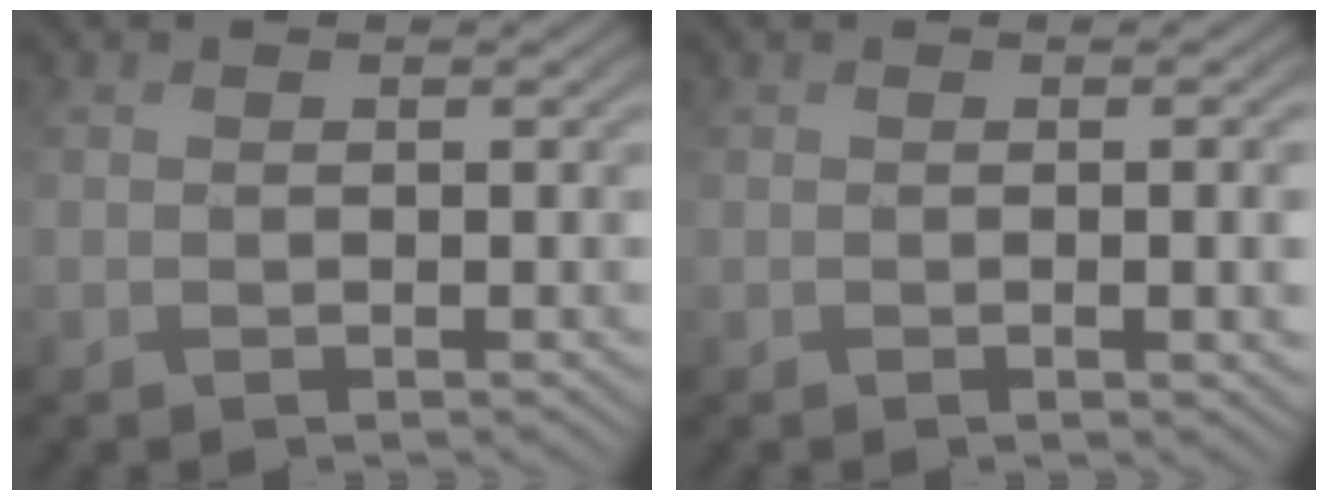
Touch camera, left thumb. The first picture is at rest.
{"total": 6.0, "force": [-0.6, 2.3, 5.4], "torque": [-0.058, -0.004, 0.011]}